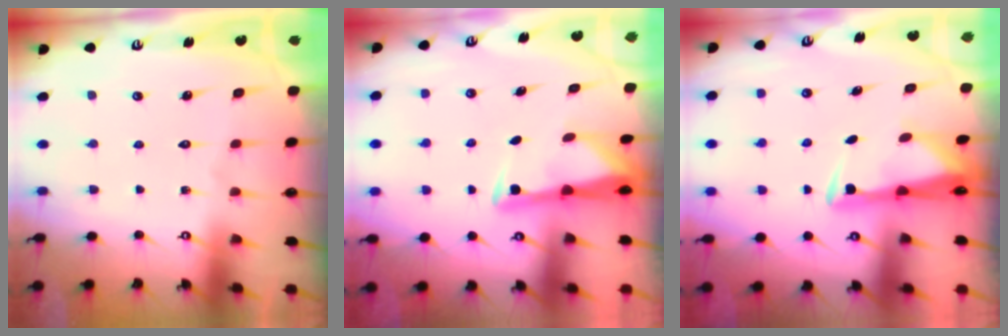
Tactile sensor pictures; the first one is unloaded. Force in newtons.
{"total": 3.1, "press": 3.1, "slide": 0.4}
{"total": 2.9, "press": 2.8, "slide": 0.9}